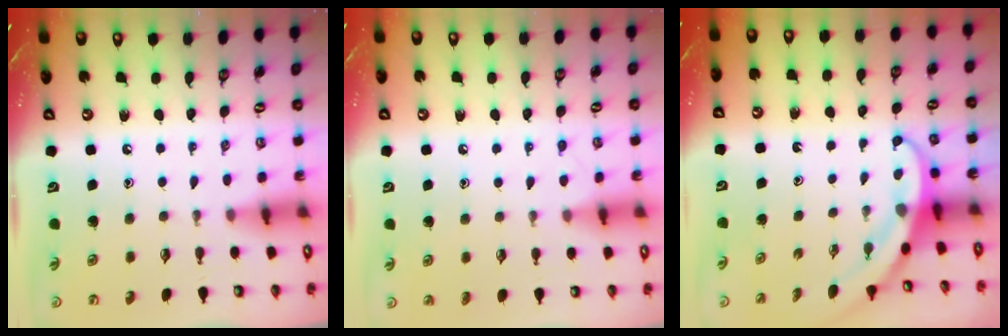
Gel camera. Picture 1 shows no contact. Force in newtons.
{"total": 4.6, "press": 4.5, "slide": 0.5}
{"total": 3.7, "press": 3.7, "slide": 0.4}